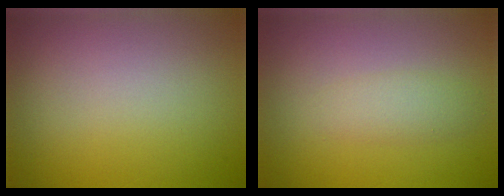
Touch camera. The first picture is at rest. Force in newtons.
{"total": 1.8, "press": 1.8, "slide": 0.1}